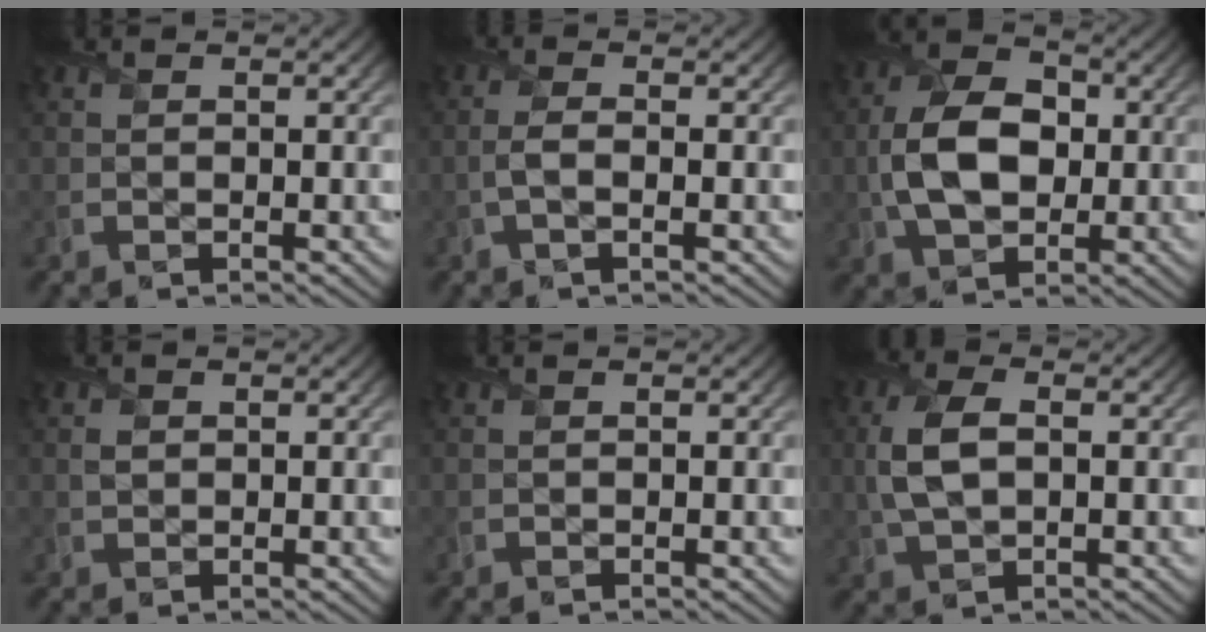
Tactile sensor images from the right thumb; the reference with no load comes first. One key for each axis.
{"total": 2.2, "fx": -0.4, "fy": 0.7, "fz": 2.0, "tx": -0.049, "ty": 0.002, "tz": -0.013}
{"total": 9.7, "fx": -0.4, "fy": 6.4, "fz": 7.3, "tx": -0.164, "ty": 0.001, "tz": -0.012}
{"total": 1.0, "fx": 0.3, "fy": 0.8, "fz": 0.5, "tx": -0.014, "ty": -0.001, "tz": 0.006}
{"total": 0.0}
{"total": 6.1, "fx": 0.3, "fy": 3.3, "fz": 5.2, "tx": -0.131, "ty": 0.005, "tz": 0.005}